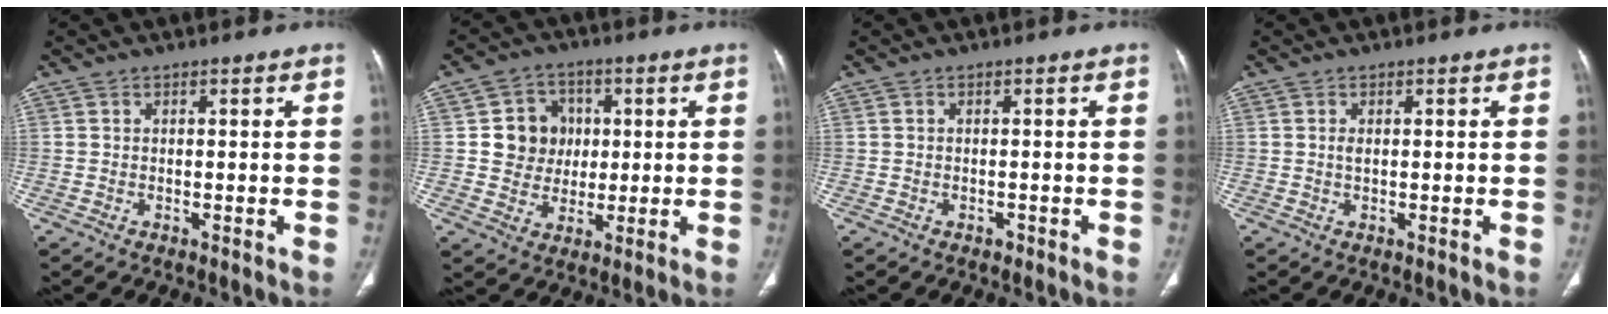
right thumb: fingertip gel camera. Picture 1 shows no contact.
{"total": 8.9, "force": [1.2, 8.2, 3.2], "torque": [-0.008, 0.004, 0.021]}
{"total": 0.8, "force": [-0.5, 0.6, 0.3], "torque": [-0.003, 0.001, -0.008]}
{"total": 1.0, "force": [0.1, 0.4, 0.9], "torque": [-0.022, -0.003, 0.003]}